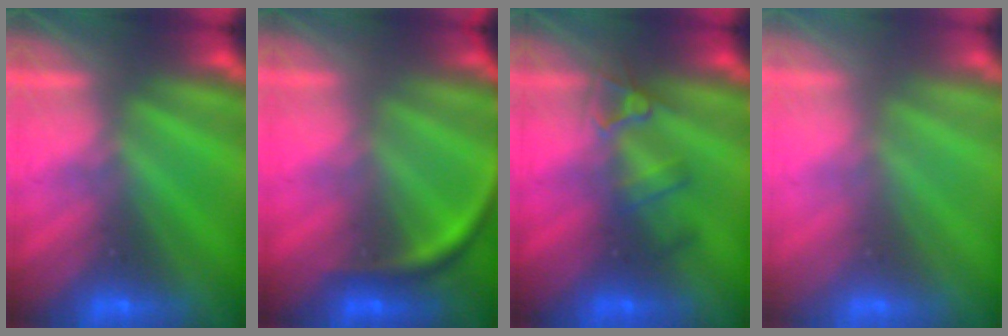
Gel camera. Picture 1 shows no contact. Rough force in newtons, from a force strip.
{"total": 3.3}
{"total": 2.4}
{"total": 2.8}